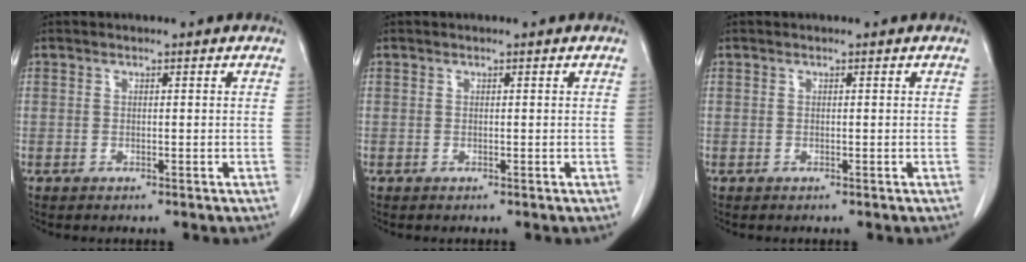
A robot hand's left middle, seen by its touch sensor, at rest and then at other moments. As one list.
[{"total": 0.0}, {"total": 0.0}]